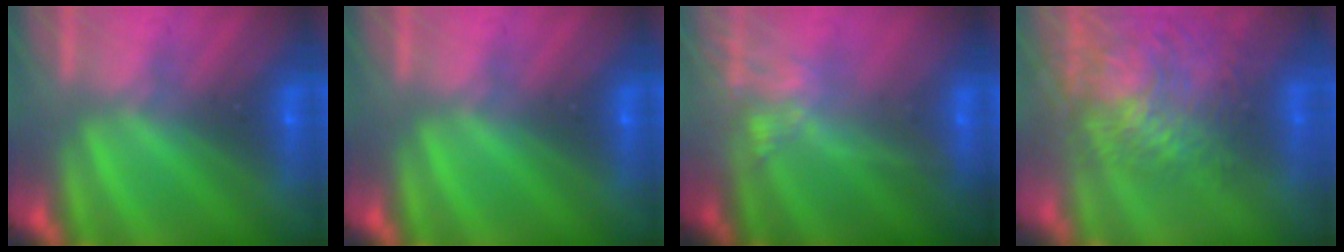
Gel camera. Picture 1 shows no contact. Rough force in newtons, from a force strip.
{"total": 0.0}
{"total": 9.6}
{"total": 7.5}